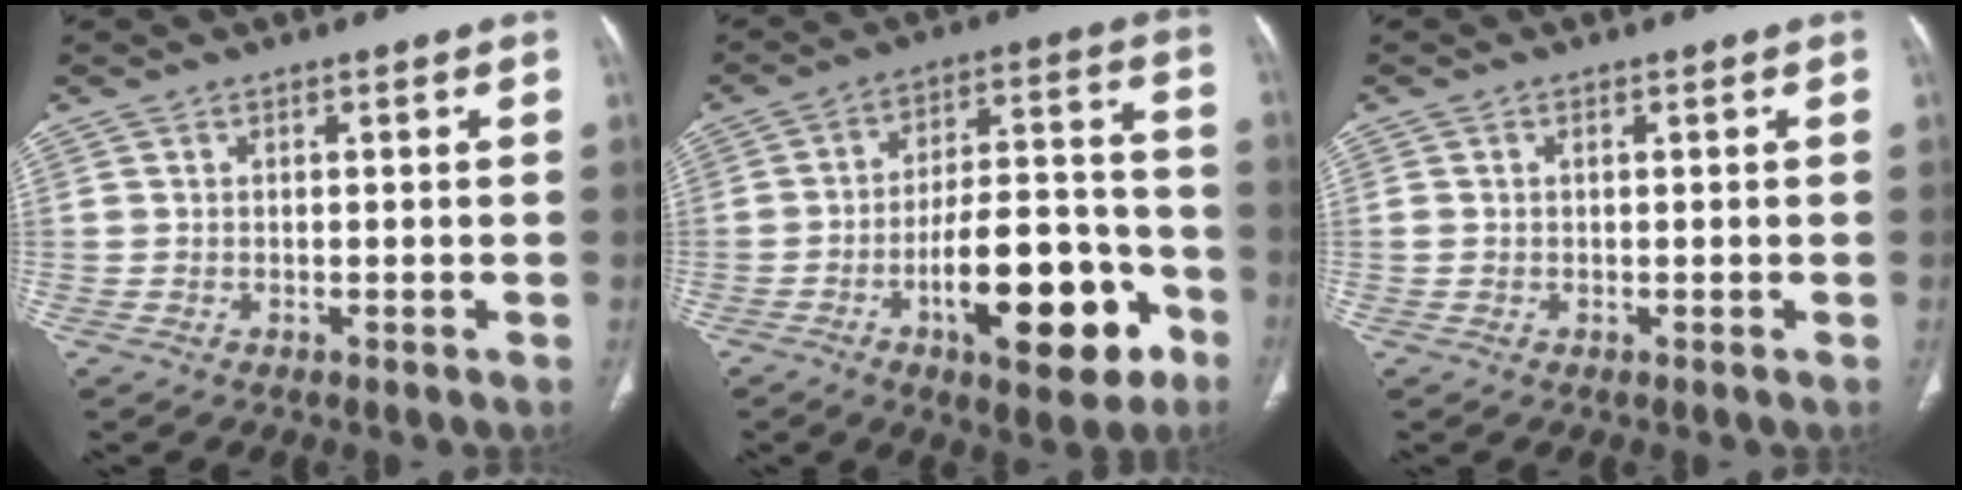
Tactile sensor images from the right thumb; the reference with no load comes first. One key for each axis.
{"total": 20.2, "fx": -8.5, "fy": 8.1, "fz": 16.4, "tx": -0.225, "ty": 0.056, "tz": -0.122}
{"total": 1.0, "fx": 0.2, "fy": 0.6, "fz": 0.7, "tx": -0.021, "ty": 0.009, "tz": 0.008}